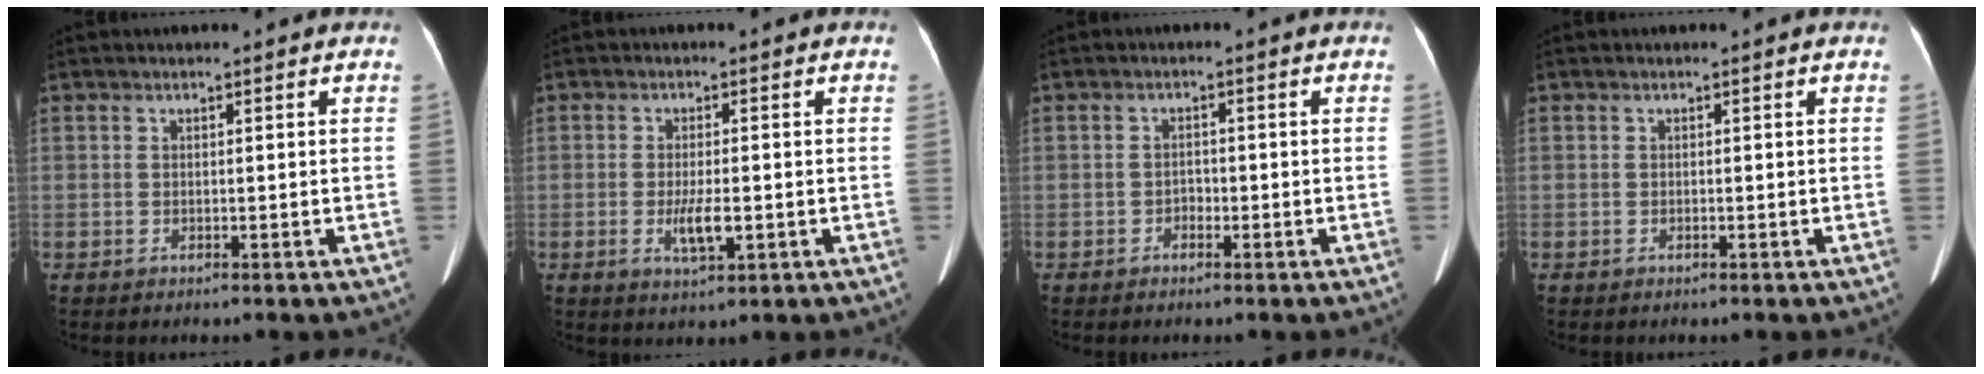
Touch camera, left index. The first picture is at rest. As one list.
[{"total": 4.2, "force": [-1.0, 1.0, 3.9], "torque": [-0.079, -0.005, -0.014]}, {"total": 2.0, "force": [-1.2, 1.2, 1.1], "torque": [-0.014, 0.005, -0.021]}, {"total": 0.0}]